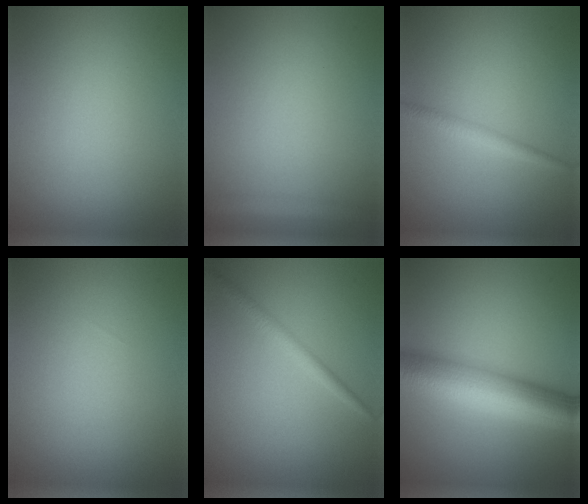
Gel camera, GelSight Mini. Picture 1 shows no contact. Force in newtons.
{"total": 2.1, "press": 2.1, "slide": 0.1}
{"total": 1.6, "press": 1.6, "slide": 0.1}
{"total": 0.0}
{"total": 1.6, "press": 1.6, "slide": 0.1}
{"total": 10.3, "press": 10.3, "slide": 0.1}